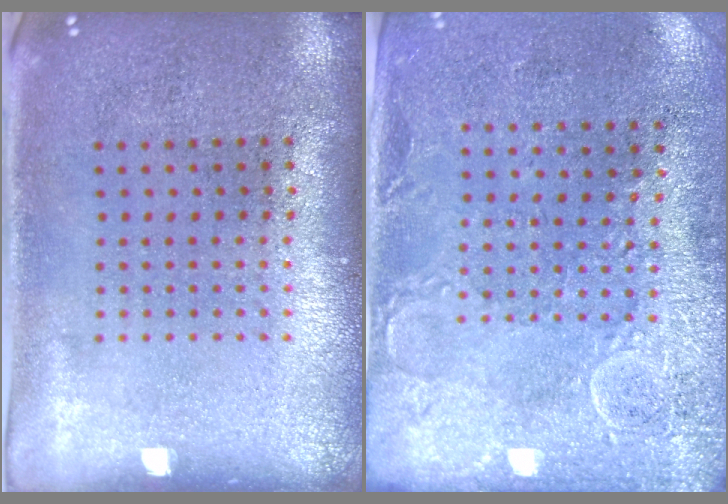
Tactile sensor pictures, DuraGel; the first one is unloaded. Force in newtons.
{"total": 2.9, "press": 2.4, "slide": 1.6}